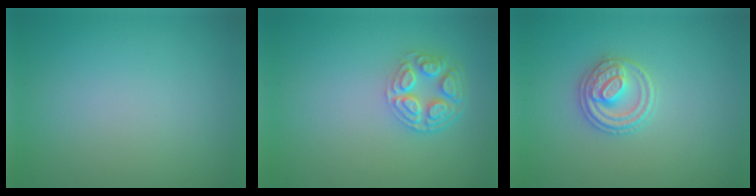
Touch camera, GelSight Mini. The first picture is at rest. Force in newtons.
{"total": 4.5, "press": 3.3, "slide": 3.0}
{"total": 2.8, "press": 2.7, "slide": 0.6}